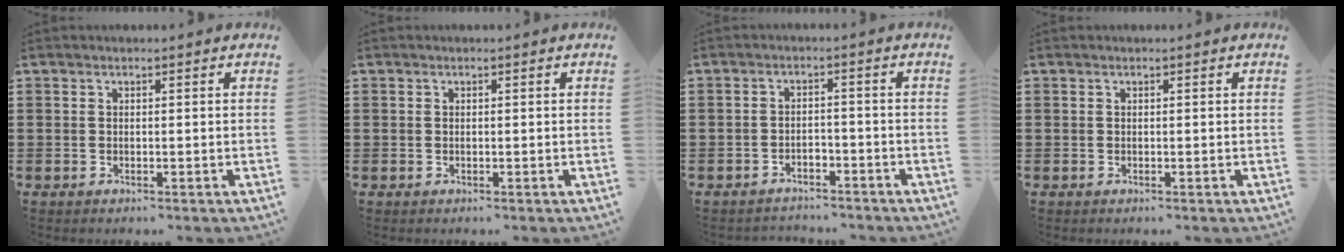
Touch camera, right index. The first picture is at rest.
{"total": 0.0}
{"total": 2.2, "force": [-2.0, 0.8, 0.2], "torque": [-0.012, 0.004, -0.042]}
{"total": 0.0}